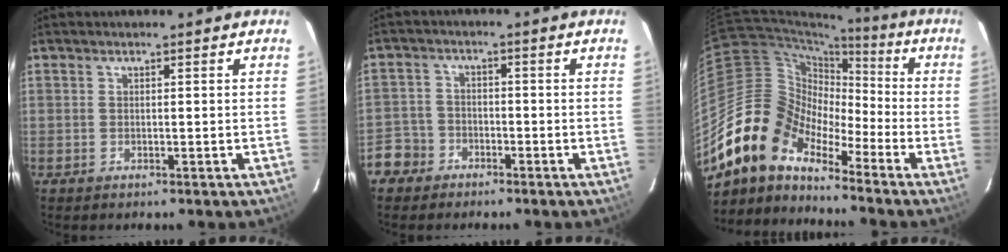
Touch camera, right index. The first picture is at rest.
{"total": 5.4, "force": [-3.4, 4.2, 0.1], "torque": [-0.003, 0.024, -0.070]}
{"total": 15.3, "force": [-12.0, 7.3, 6.0], "torque": [-0.111, 0.013, -0.243]}